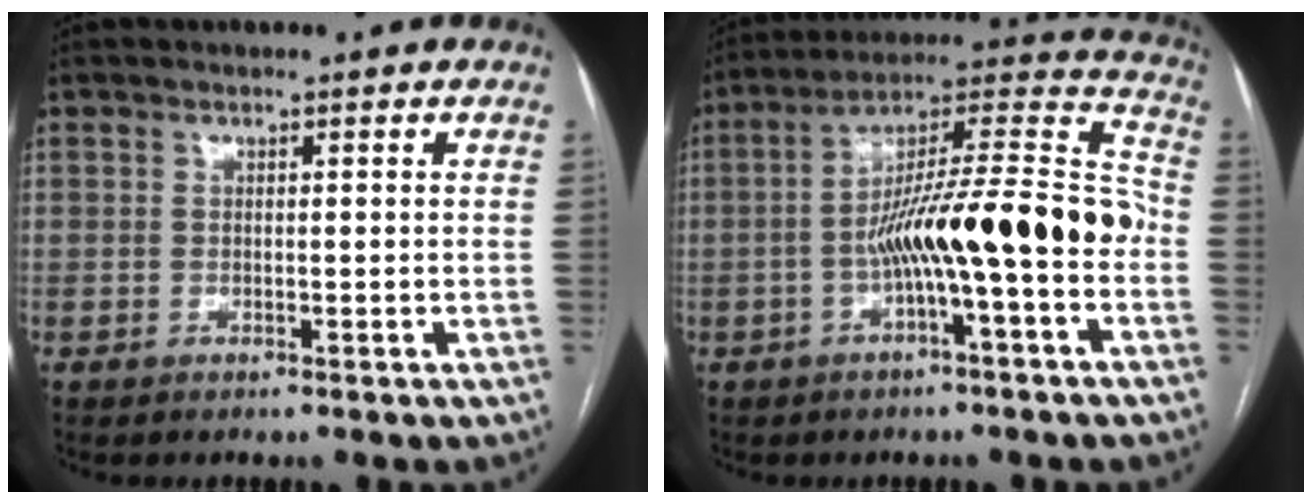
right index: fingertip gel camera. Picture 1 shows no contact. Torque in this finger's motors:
{"motor_torque": [1.54, -0.59, 0.48, 0.21]}